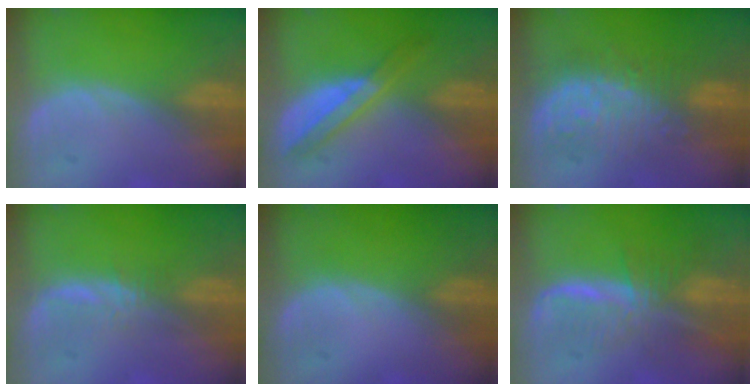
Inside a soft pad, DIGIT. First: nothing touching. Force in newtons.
{"total": 5.5, "press": 5.3, "slide": 1.6}
{"total": 9.0, "press": 9.0, "slide": 0.6}
{"total": 2.4, "press": 2.4, "slide": 0.2}
{"total": 0.0}
{"total": 8.2, "press": 7.0, "slide": 4.3}